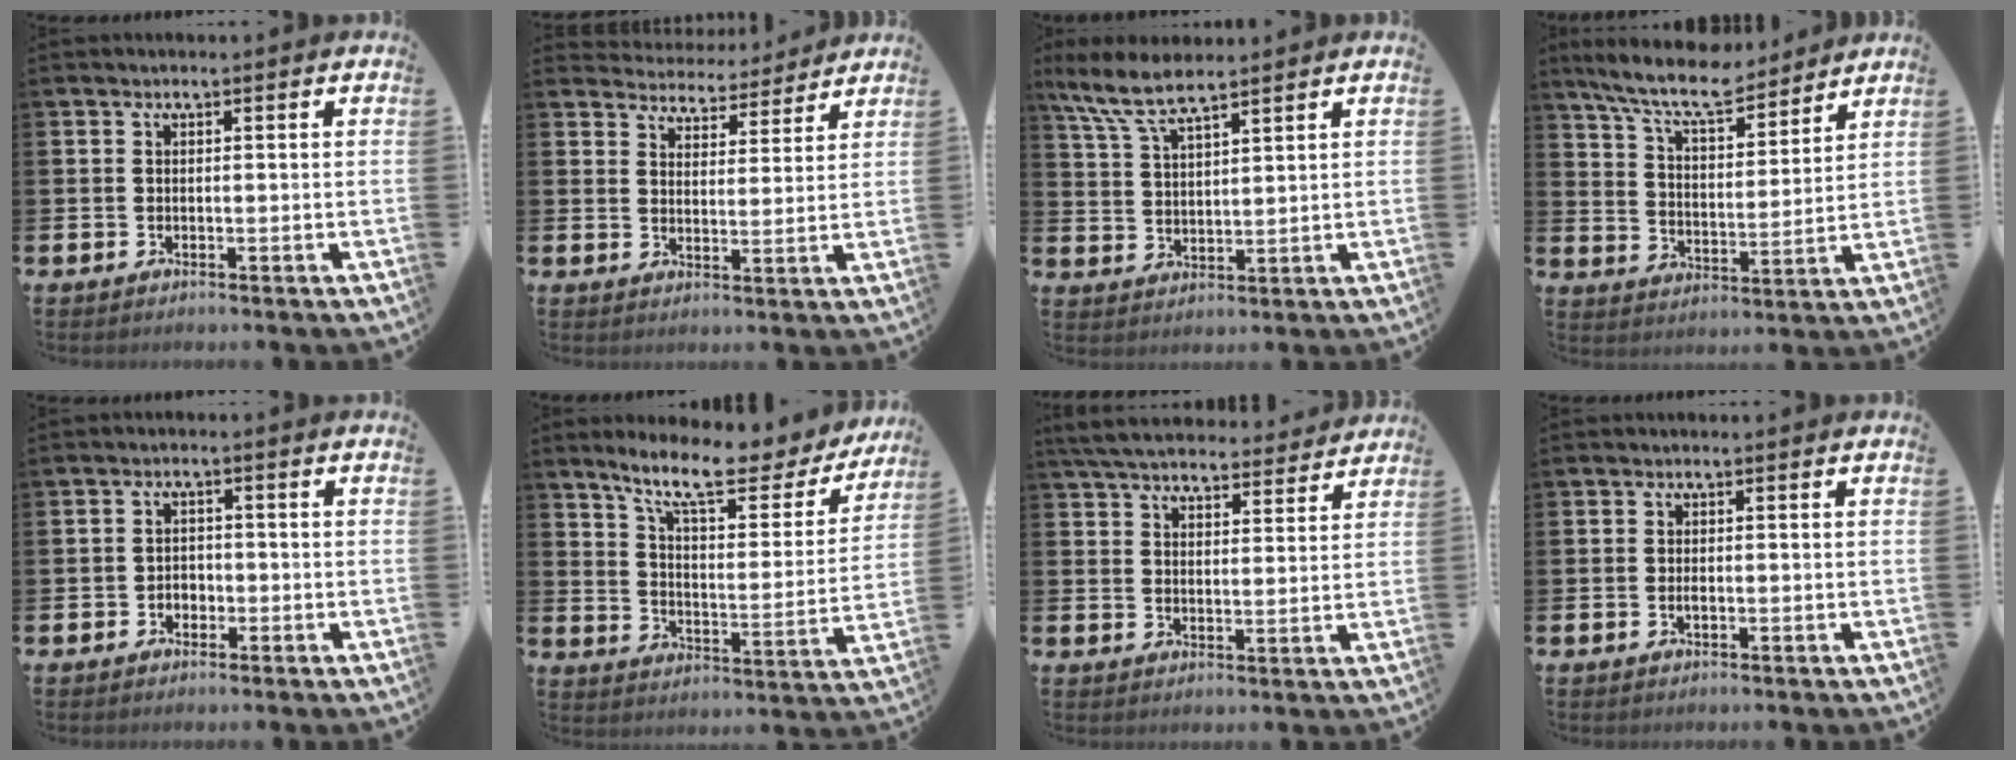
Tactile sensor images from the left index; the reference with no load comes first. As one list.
[{"total": 4.7, "force": [4.6, 0.9, -0.4], "torque": [-0.014, -0.037, 0.081]}, {"total": 7.3, "force": [6.3, 1.4, 3.4], "torque": [-0.093, -0.015, 0.115]}, {"total": 9.1, "force": [8.3, 1.9, 3.4], "torque": [-0.096, -0.043, 0.147]}, {"total": 1.9, "force": [-0.9, 1.6, 0.6], "torque": [-0.013, 0.003, -0.020]}, {"total": 10.9, "force": [9.1, 2.2, 5.5], "torque": [-0.131, -0.053, 0.155]}, {"total": 5.9, "force": [5.7, 1.2, 1.1], "torque": [-0.042, -0.034, 0.102]}, {"total": 0.7, "force": [-0.2, 0.3, 0.6], "torque": [-0.014, -0.001, -0.004]}]